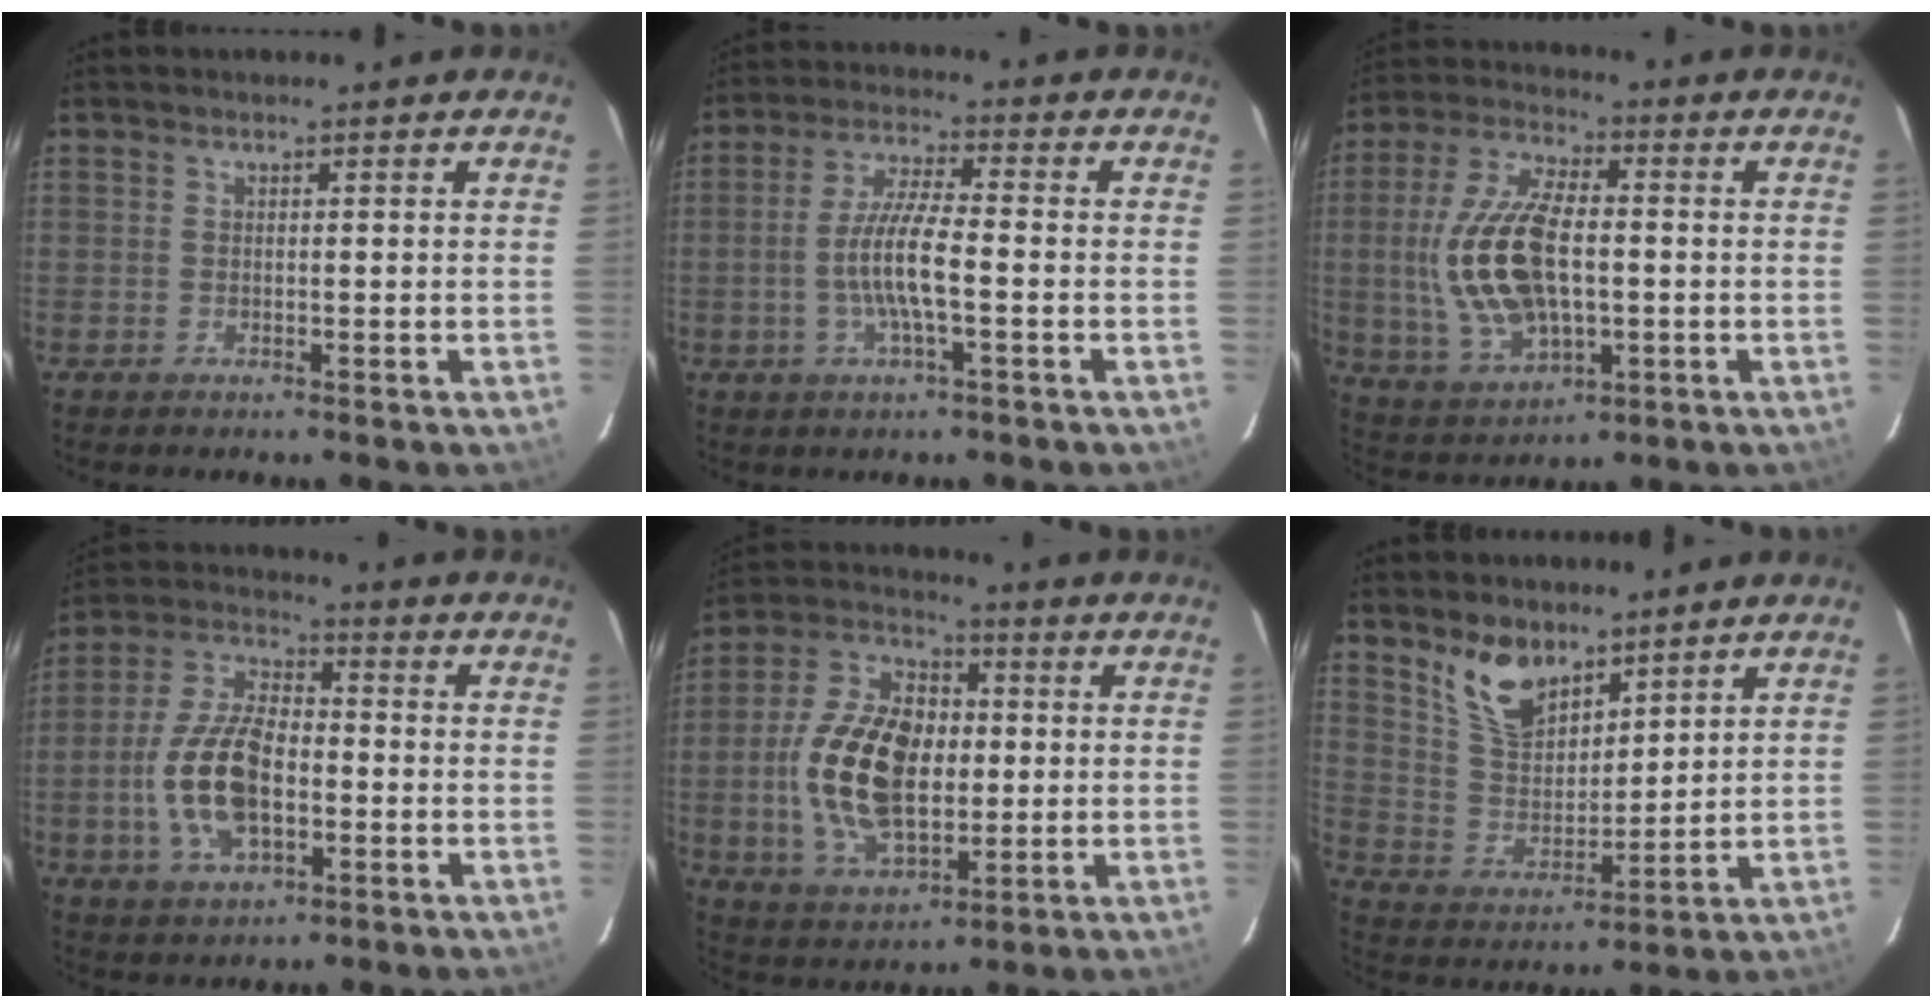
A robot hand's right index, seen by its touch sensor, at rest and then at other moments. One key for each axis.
{"total": 8.5, "fx": -2.1, "fy": 1.3, "fz": 8.1, "tx": -0.161, "ty": 0.000, "tz": -0.040}
{"total": 17.0, "fx": -0.7, "fy": 8.7, "fz": 14.5, "tx": -0.310, "ty": 0.003, "tz": 0.000}
{"total": 14.2, "fx": -3.1, "fy": 7.2, "fz": 11.9, "tx": -0.250, "ty": 0.008, "tz": -0.055}
{"total": 18.1, "fx": -0.9, "fy": 10.8, "fz": 14.5, "tx": -0.292, "ty": 0.014, "tz": -0.009}
{"total": 10.4, "fx": 7.4, "fy": 5.1, "fz": 5.3, "tx": -0.102, "ty": 0.006, "tz": 0.151}